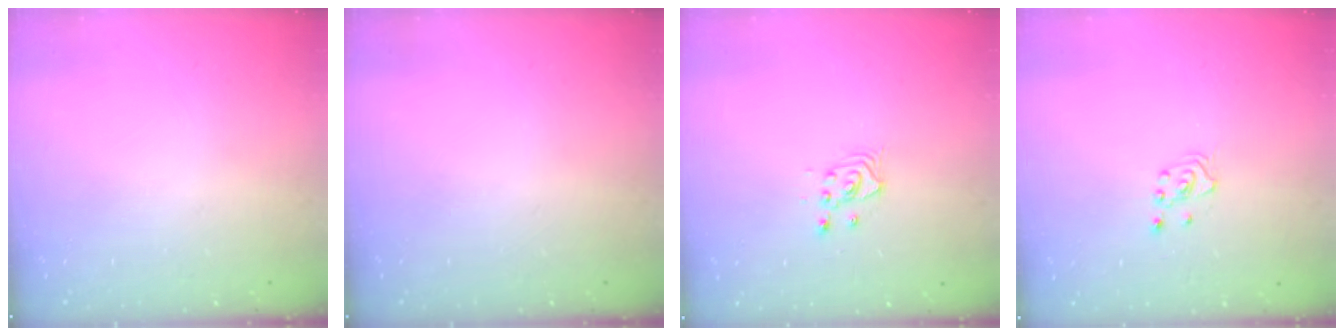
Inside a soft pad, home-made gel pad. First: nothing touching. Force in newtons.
{"total": 0.0}
{"total": 3.4, "press": 3.4, "slide": 0.4}
{"total": 2.1, "press": 2.1, "slide": 0.1}